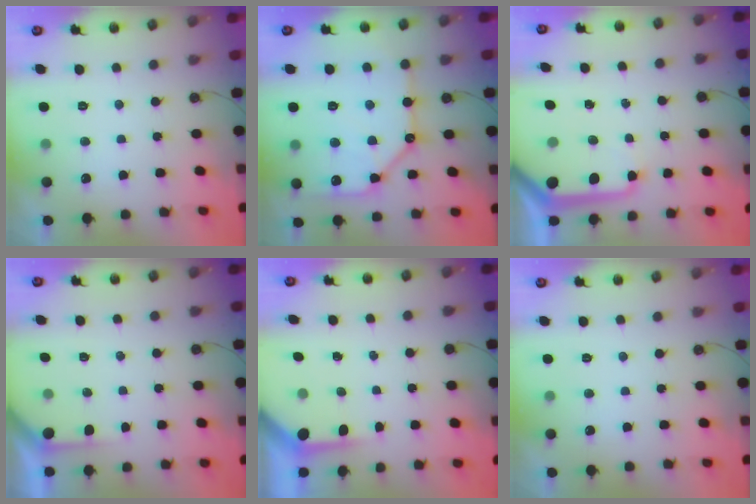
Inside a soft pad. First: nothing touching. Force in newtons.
{"total": 15.1, "press": 15.0, "slide": 1.7}
{"total": 12.8, "press": 12.7, "slide": 1.3}
{"total": 2.2, "press": 2.2, "slide": 0.3}
{"total": 3.6, "press": 3.6, "slide": 0.4}
{"total": 0.0}